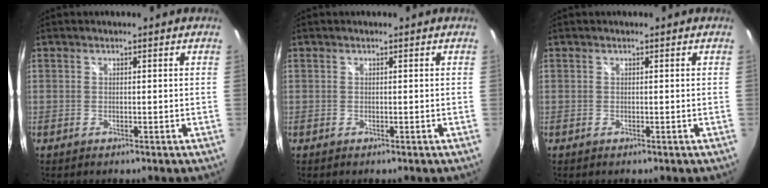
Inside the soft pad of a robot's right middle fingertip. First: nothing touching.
{"total": 0.0}
{"total": 0.0}